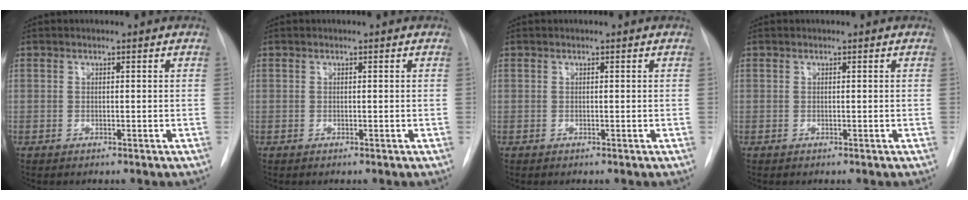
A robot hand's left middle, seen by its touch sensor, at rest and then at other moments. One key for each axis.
{"total": 0.0}
{"total": 0.0}
{"total": 0.0}